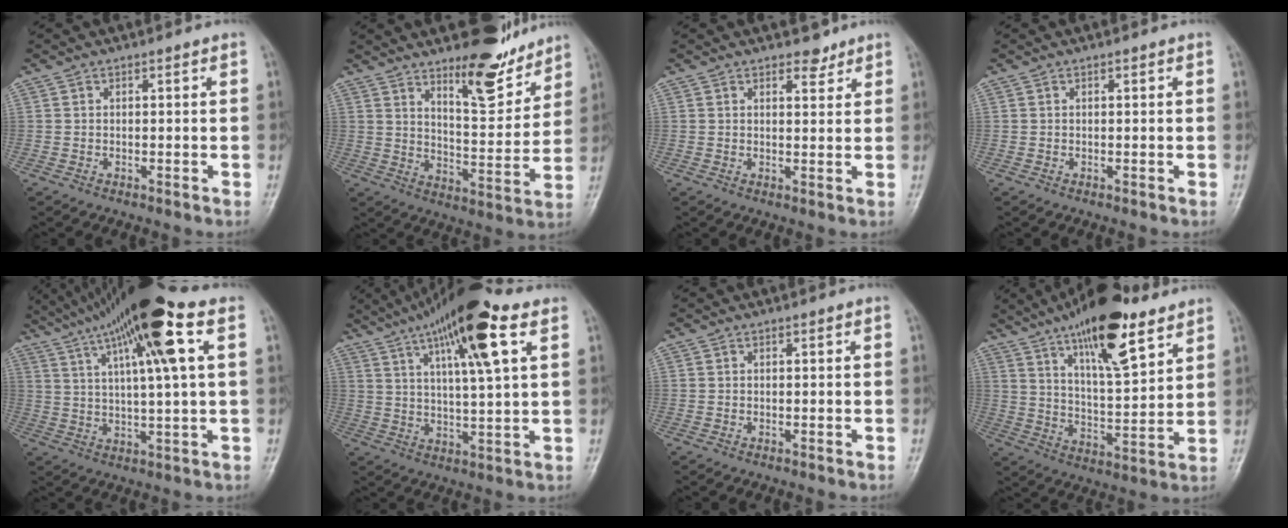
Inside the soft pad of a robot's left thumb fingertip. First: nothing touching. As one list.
[{"total": 12.6, "force": [9.5, 4.0, 7.1], "torque": [-0.075, -0.080, 0.153]}, {"total": 2.8, "force": [2.2, 1.4, 1.0], "torque": [0.001, -0.015, 0.031]}, {"total": 0.0}, {"total": 18.8, "force": [8.5, 2.5, 16.5], "torque": [-0.287, 0.013, 0.139]}, {"total": 17.4, "force": [8.6, 3.5, 14.6], "torque": [-0.236, -0.008, 0.141]}, {"total": 0.0}, {"total": 17.9, "force": [11.1, 5.5, 12.8], "torque": [-0.182, -0.053, 0.187]}]